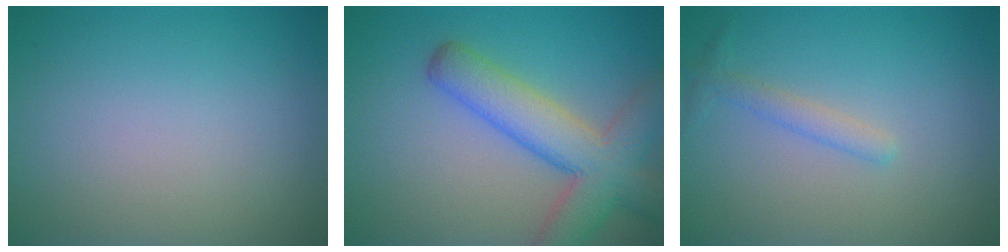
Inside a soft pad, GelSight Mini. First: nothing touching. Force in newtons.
{"total": 7.2, "press": 7.2, "slide": 0.3}
{"total": 1.5, "press": 1.5, "slide": 0.1}